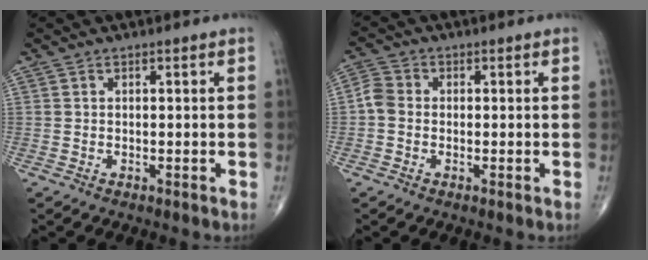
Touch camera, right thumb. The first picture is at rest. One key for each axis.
{"total": 3.3, "fx": -0.6, "fy": 2.7, "fz": 1.8, "tx": -0.033, "ty": 0.008, "tz": -0.021}